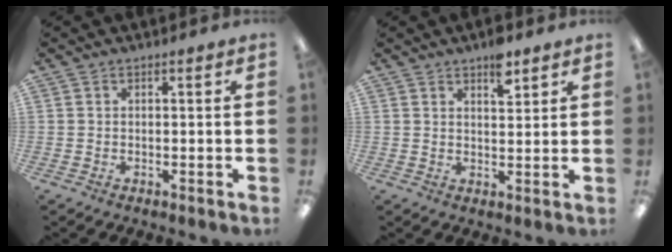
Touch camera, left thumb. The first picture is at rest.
{"total": 5.9, "force": [4.0, 2.4, 3.6], "torque": [-0.040, -0.023, 0.063]}